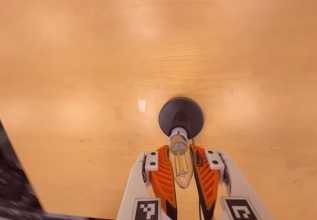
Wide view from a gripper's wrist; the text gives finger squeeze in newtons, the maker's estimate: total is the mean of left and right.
{"total": 25.8, "left": 26.8, "right": 24.8}